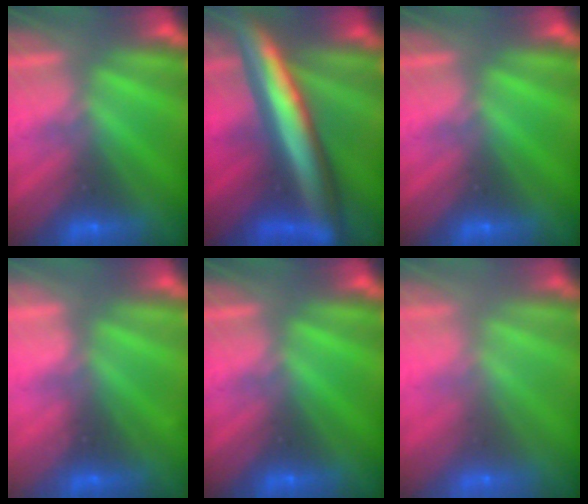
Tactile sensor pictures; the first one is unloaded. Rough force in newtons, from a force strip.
{"total": 8.4}
{"total": 0.0}
{"total": 2.3}
{"total": 0.0}
{"total": 7.7}